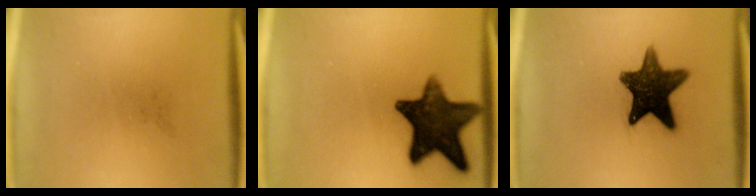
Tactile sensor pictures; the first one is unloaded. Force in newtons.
{"total": 14.0}
{"total": 13.3}